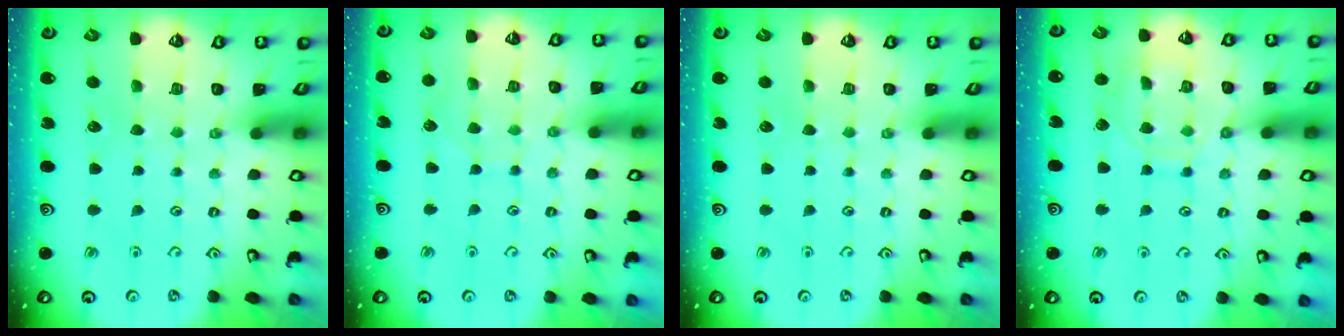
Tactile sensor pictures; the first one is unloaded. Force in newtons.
{"total": 5.4, "press": 5.4, "slide": 0.5}
{"total": 0.0}
{"total": 10.5, "press": 10.5, "slide": 0.7}